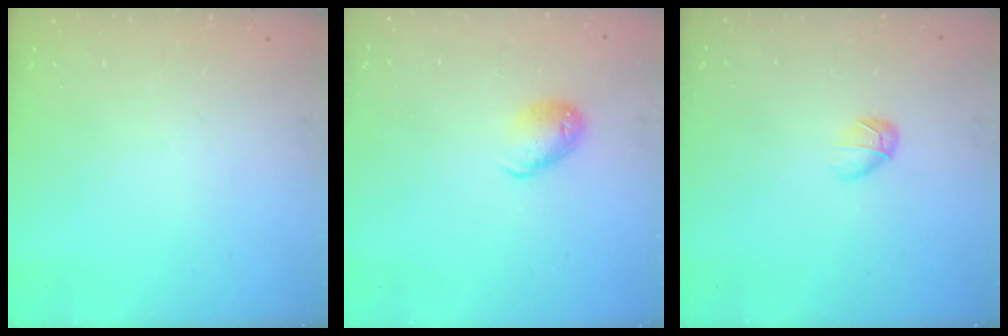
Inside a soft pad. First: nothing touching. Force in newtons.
{"total": 9.3, "press": 9.1, "slide": 1.6}
{"total": 3.1, "press": 2.9, "slide": 0.9}